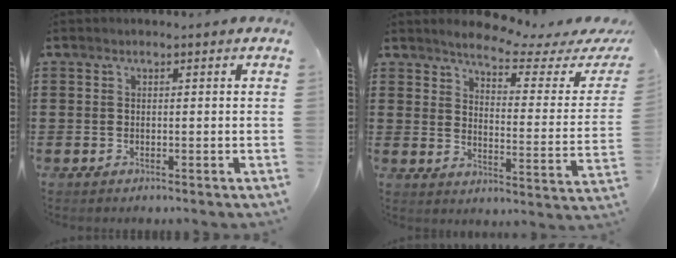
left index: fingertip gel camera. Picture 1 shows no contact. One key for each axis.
{"total": 4.5, "fx": 3.9, "fy": 0.2, "fz": 2.2, "tx": -0.058, "ty": -0.029, "tz": 0.058}